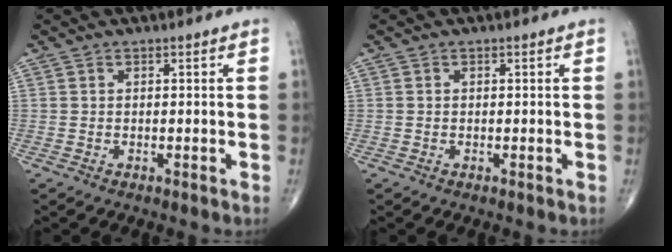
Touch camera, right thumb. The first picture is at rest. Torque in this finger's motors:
{"motor_torque": [-0.06, -0.07, -0.20, -0.20, -0.03]}